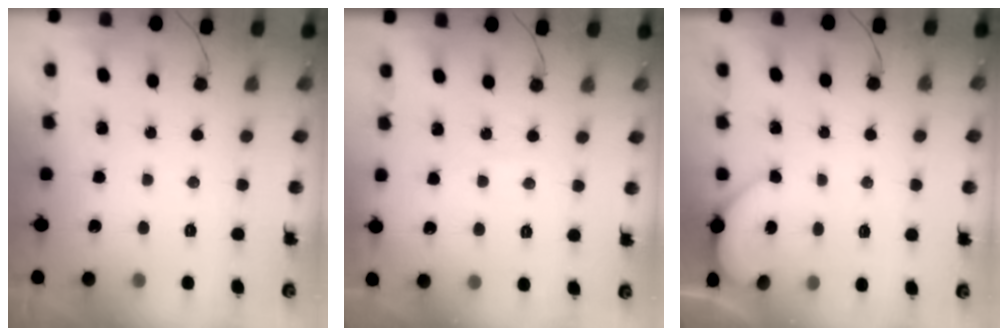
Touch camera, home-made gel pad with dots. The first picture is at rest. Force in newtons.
{"total": 2.8, "press": 2.8, "slide": 0.3}
{"total": 1.4, "press": 1.4, "slide": 0.2}